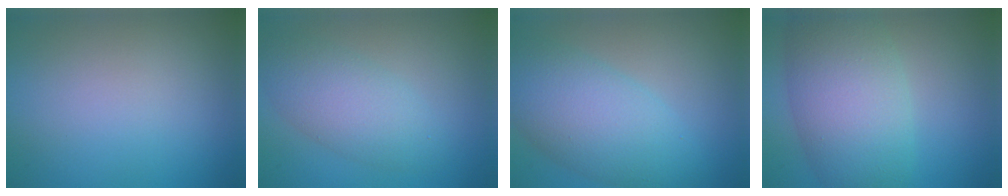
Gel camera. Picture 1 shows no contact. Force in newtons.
{"total": 4.4, "press": 4.4, "slide": 0.2}
{"total": 7.0, "press": 7.0, "slide": 0.2}
{"total": 8.1, "press": 8.1, "slide": 0.5}